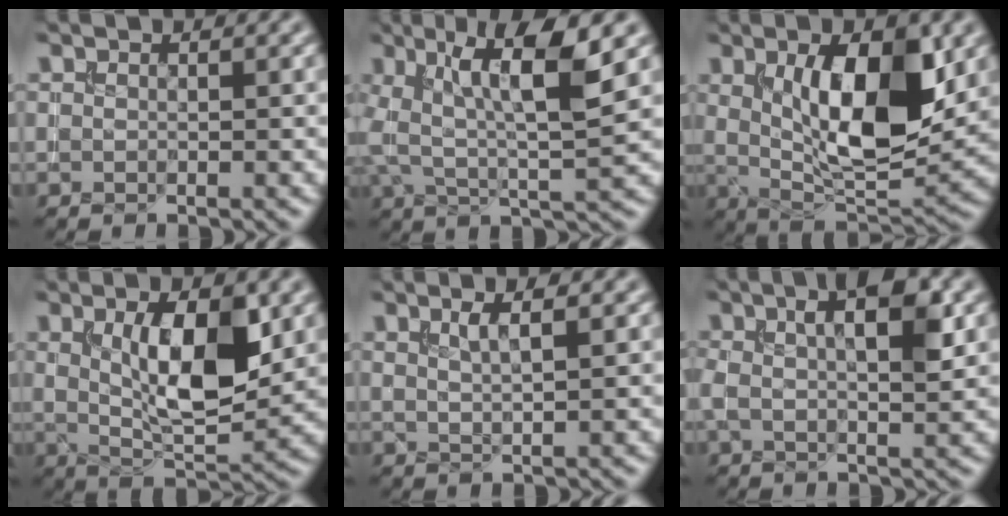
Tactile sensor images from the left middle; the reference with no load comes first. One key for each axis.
{"total": 8.3, "fx": 2.3, "fy": 2.1, "fz": 7.6, "tx": -0.139, "ty": 0.004, "tz": 0.037}
{"total": 10.0, "fx": 2.0, "fy": 3.8, "fz": 9.0, "tx": -0.144, "ty": -0.009, "tz": 0.039}
{"total": 7.9, "fx": 1.7, "fy": 3.0, "fz": 7.1, "tx": -0.120, "ty": -0.007, "tz": 0.033}
{"total": 2.3, "fx": 1.1, "fy": 0.5, "fz": 1.9, "tx": -0.028, "ty": 0.002, "tz": 0.018}
{"total": 5.9, "fx": 1.7, "fy": 1.7, "fz": 5.4, "tx": -0.085, "ty": 0.011, "tz": 0.023}